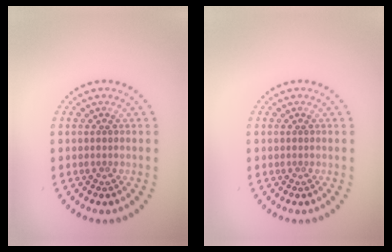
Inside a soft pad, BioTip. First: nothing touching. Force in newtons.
{"total": 0.0}